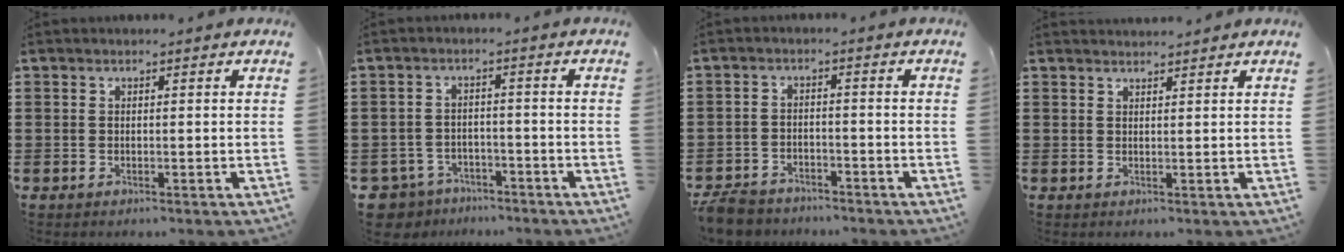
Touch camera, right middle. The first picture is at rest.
{"total": 3.6, "force": [-3.4, 1.1, 0.2], "torque": [-0.032, -0.005, -0.078]}
{"total": 4.4, "force": [-4.2, 1.1, 0.7], "torque": [-0.031, 0.000, -0.091]}
{"total": 1.4, "force": [1.4, 0.0, 0.0], "torque": [-0.002, -0.002, 0.028]}